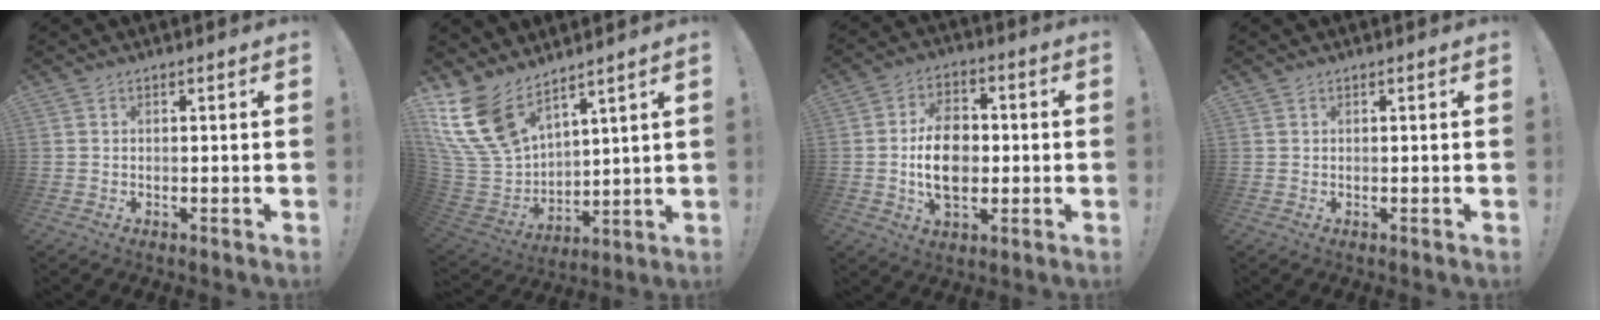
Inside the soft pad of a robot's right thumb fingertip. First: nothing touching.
{"total": 17.4, "force": [11.8, 9.4, 8.7], "torque": [-0.198, -0.078, 0.224]}
{"total": 13.5, "force": [-0.6, 9.2, 9.9], "torque": [-0.166, 0.004, -0.013]}
{"total": 0.0}